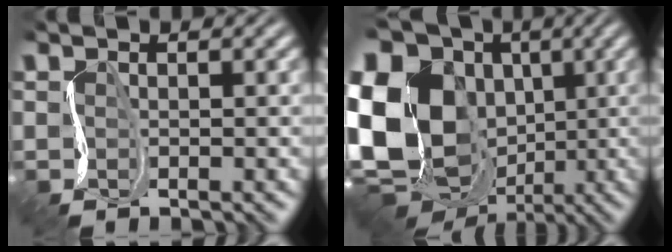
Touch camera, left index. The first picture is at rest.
{"total": 19.1, "force": [-2.2, 15.7, 10.6], "torque": [-0.222, -0.020, -0.060]}